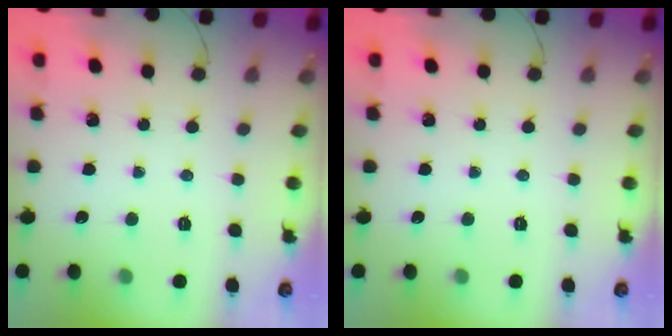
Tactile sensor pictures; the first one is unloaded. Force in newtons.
{"total": 0.0}